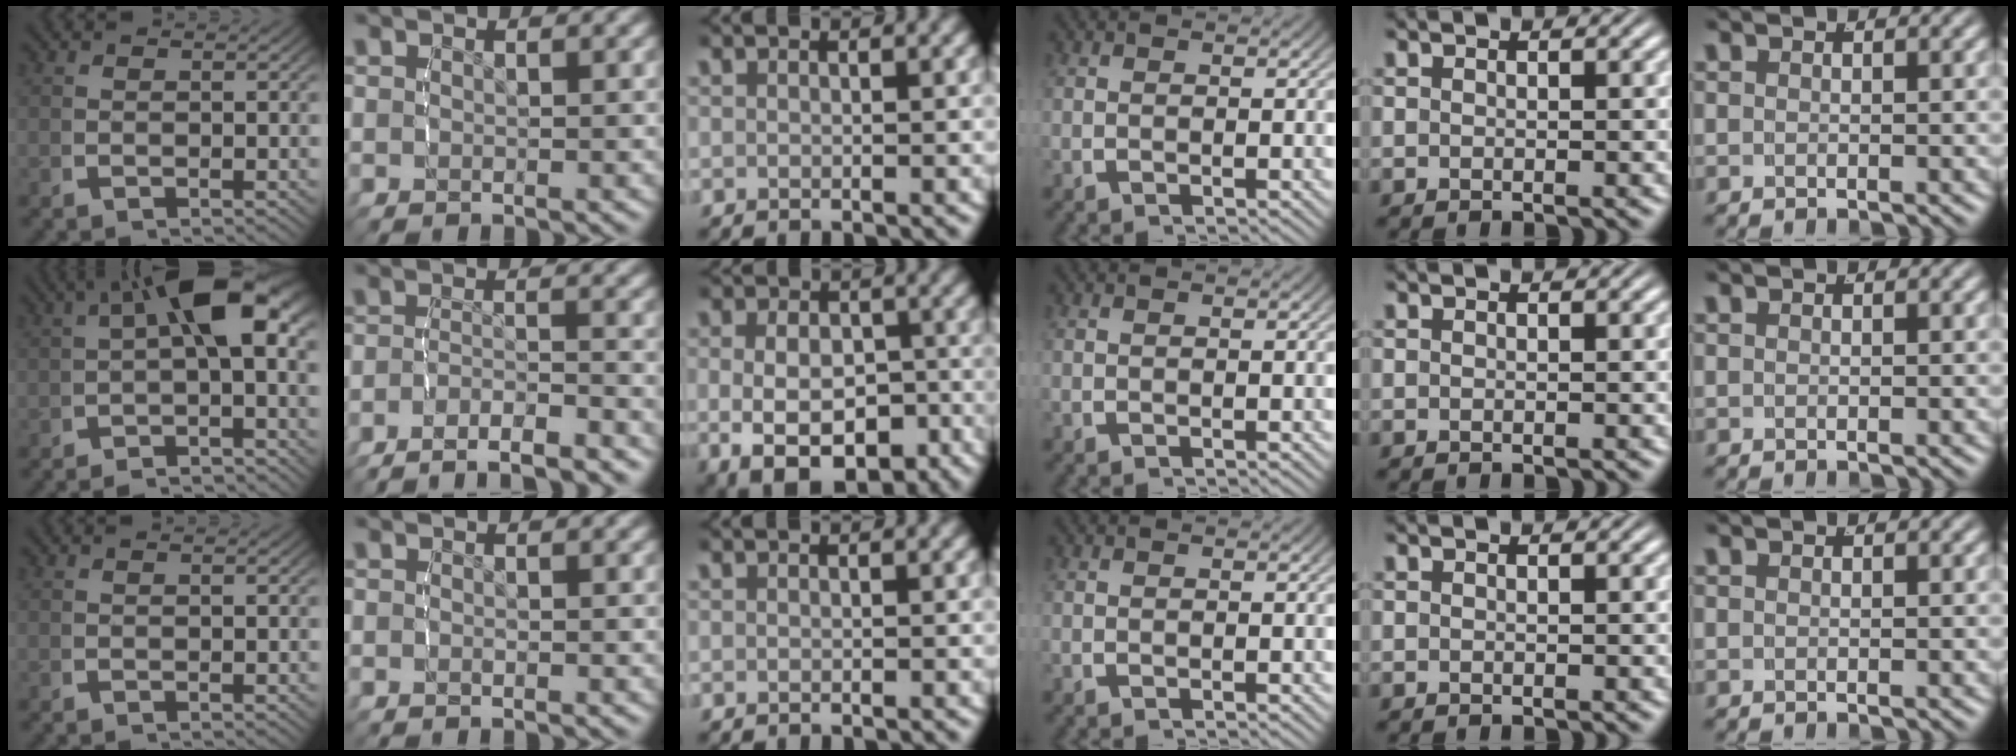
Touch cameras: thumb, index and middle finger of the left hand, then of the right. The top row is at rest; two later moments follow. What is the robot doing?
{"motion": "lift_and_place", "object": "bandage"}